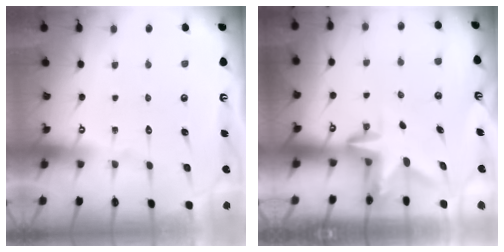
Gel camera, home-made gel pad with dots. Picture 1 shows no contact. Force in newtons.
{"total": 3.1, "press": 3.1, "slide": 0.3}